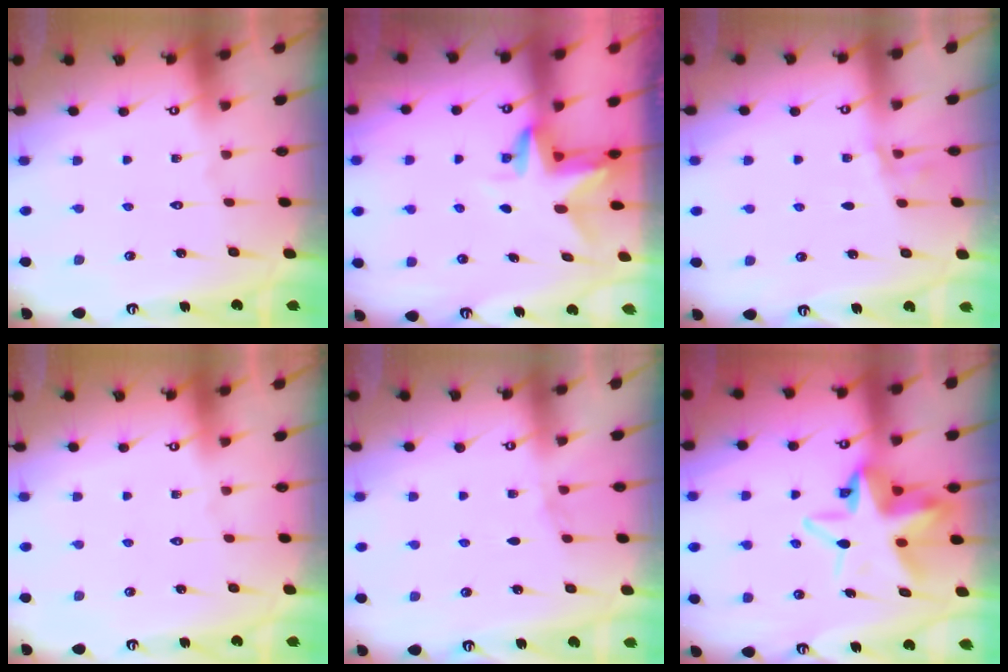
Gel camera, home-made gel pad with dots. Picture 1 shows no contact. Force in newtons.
{"total": 3.2, "press": 3.2, "slide": 0.2}
{"total": 3.0, "press": 3.0, "slide": 0.4}
{"total": 0.0}
{"total": 4.8, "press": 3.9, "slide": 2.7}
{"total": 12.0, "press": 11.8, "slide": 2.1}